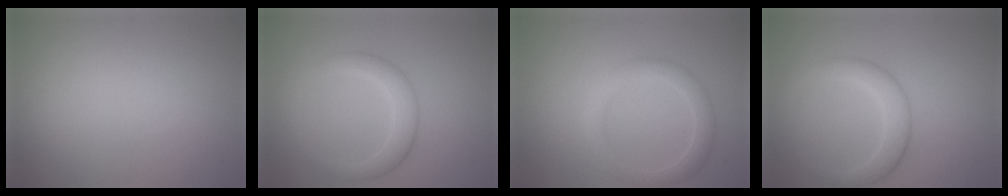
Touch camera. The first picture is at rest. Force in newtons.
{"total": 2.9, "press": 2.9, "slide": 0.1}
{"total": 2.9, "press": 2.9, "slide": 0.1}
{"total": 3.3, "press": 3.3, "slide": 0.1}